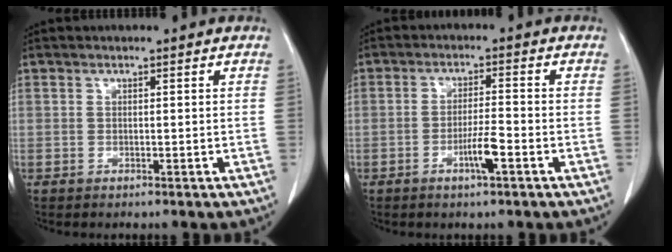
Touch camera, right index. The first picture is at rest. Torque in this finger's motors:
{"motor_torque": [0.78, 0.17, 0.40, 0.12]}